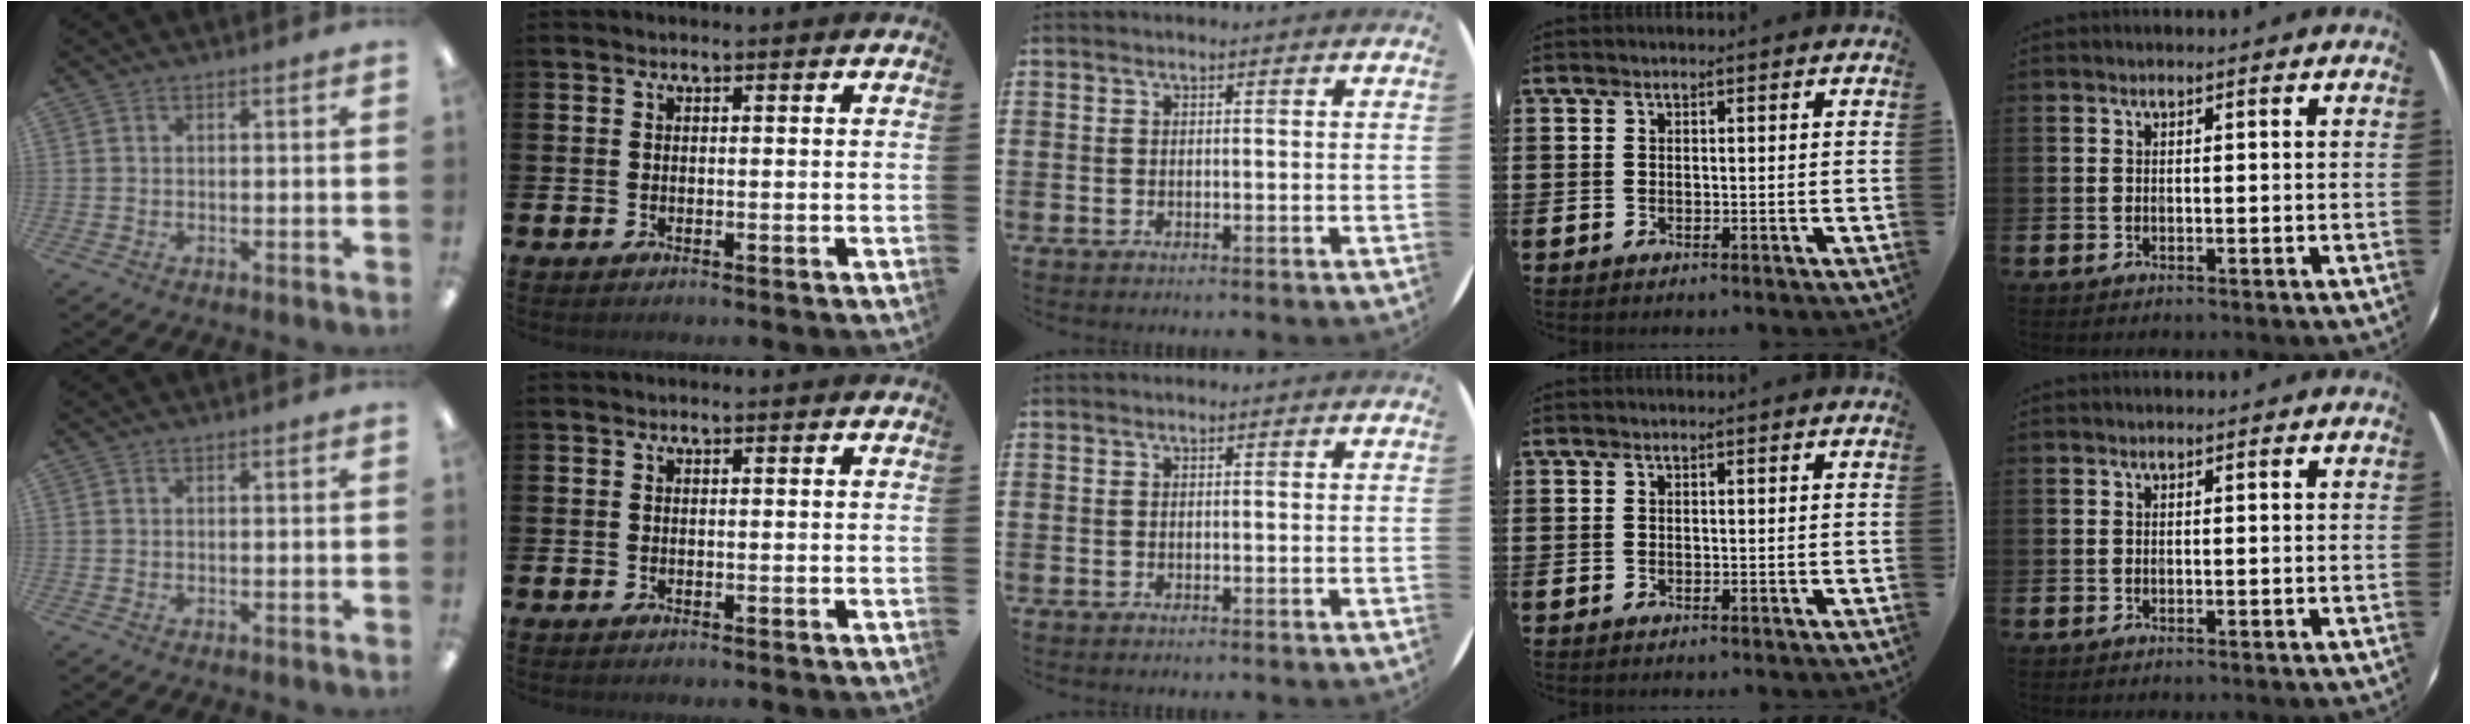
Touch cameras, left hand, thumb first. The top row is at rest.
{}